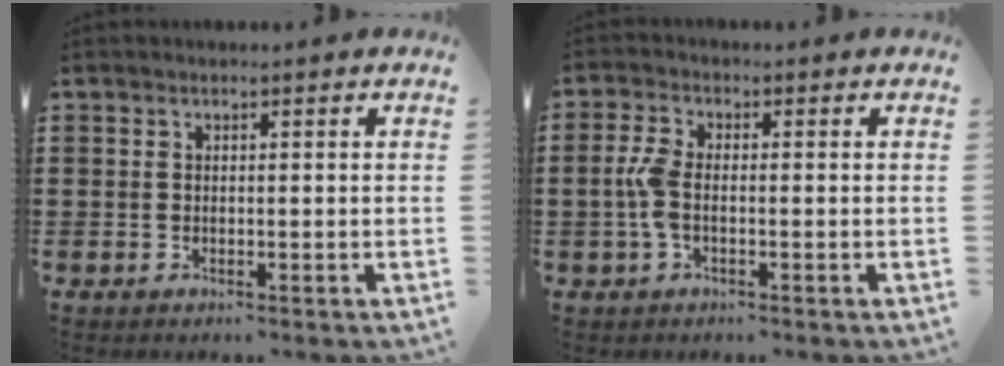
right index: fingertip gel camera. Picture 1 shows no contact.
{"total": 4.2, "force": [-0.7, 1.8, 3.8], "torque": [-0.096, -0.005, -0.022]}